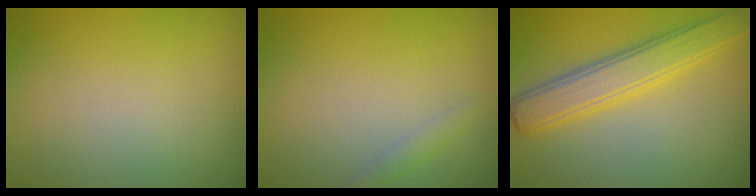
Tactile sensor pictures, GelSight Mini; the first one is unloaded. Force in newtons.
{"total": 1.0, "press": 1.0, "slide": 0.0}
{"total": 4.9, "press": 4.9, "slide": 0.2}